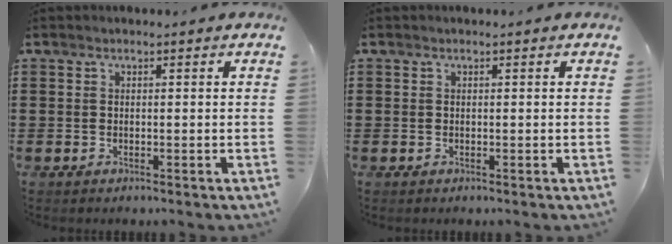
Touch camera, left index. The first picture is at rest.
{"total": 0.0}